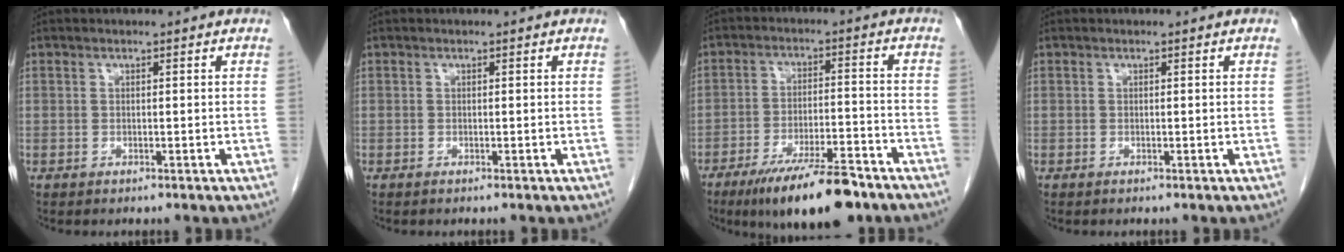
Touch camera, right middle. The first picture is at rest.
{"total": 0.0}
{"total": 13.0, "force": [-9.5, 2.5, 8.6], "torque": [-0.135, -0.016, -0.156]}
{"total": 0.0}